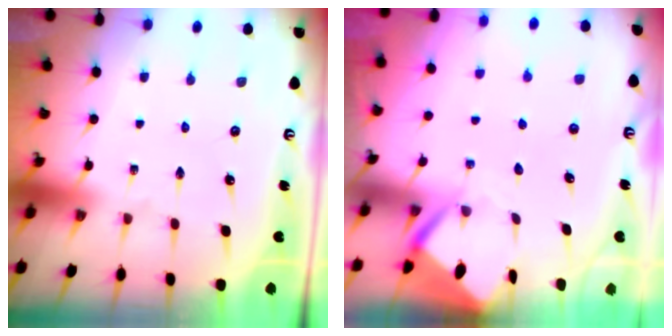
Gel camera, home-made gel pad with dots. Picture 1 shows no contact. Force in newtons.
{"total": 3.9, "press": 3.9, "slide": 0.3}